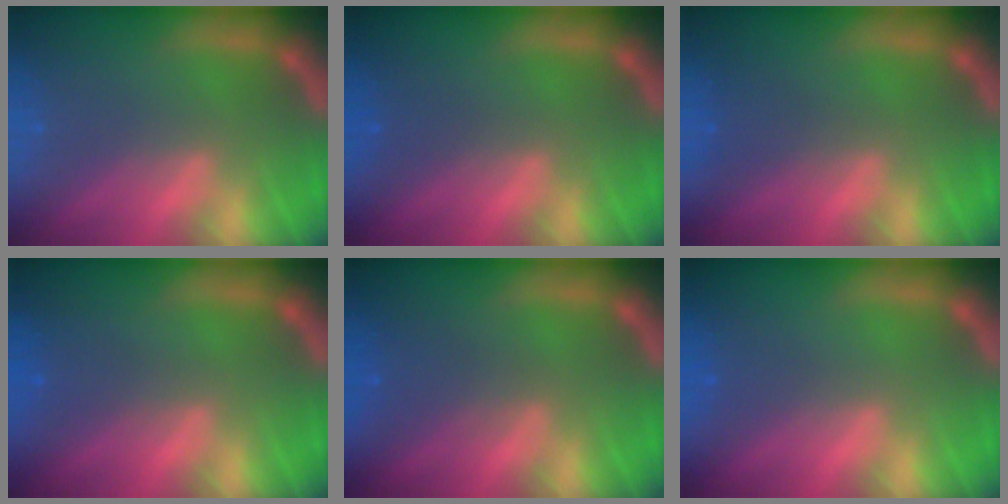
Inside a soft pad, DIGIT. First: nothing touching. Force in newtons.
{"total": 0.9}
{"total": 1.5}
{"total": 1.5}
{"total": 2.4}
{"total": 0.9}